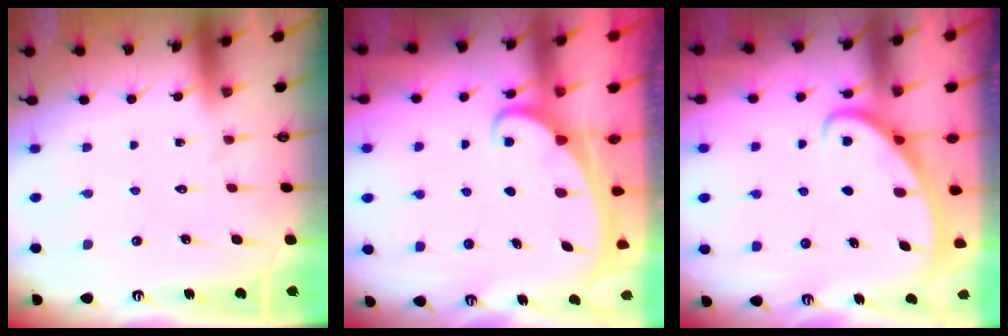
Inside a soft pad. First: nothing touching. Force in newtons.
{"total": 2.1, "press": 2.1, "slide": 0.3}
{"total": 2.9, "press": 2.8, "slide": 0.3}